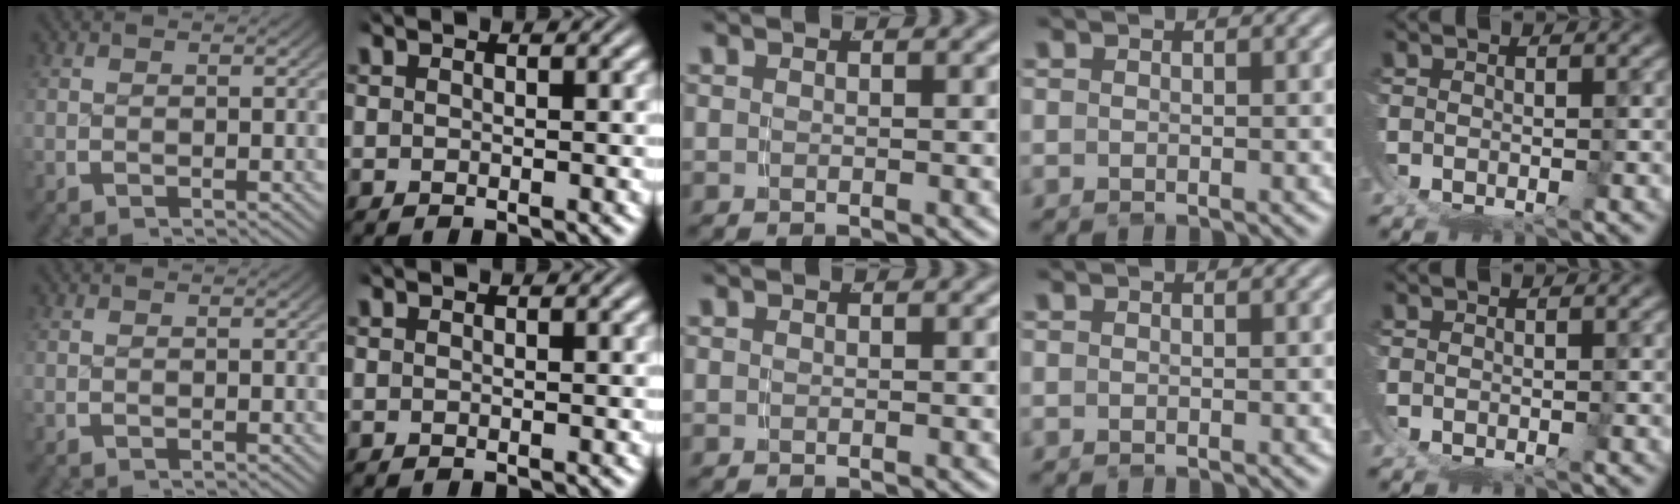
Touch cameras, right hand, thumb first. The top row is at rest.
{}